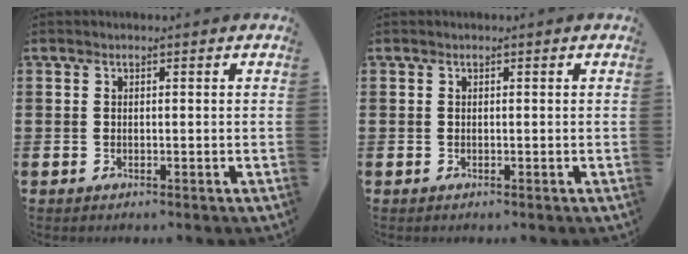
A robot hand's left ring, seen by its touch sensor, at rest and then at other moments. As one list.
[{"total": 0.0}]